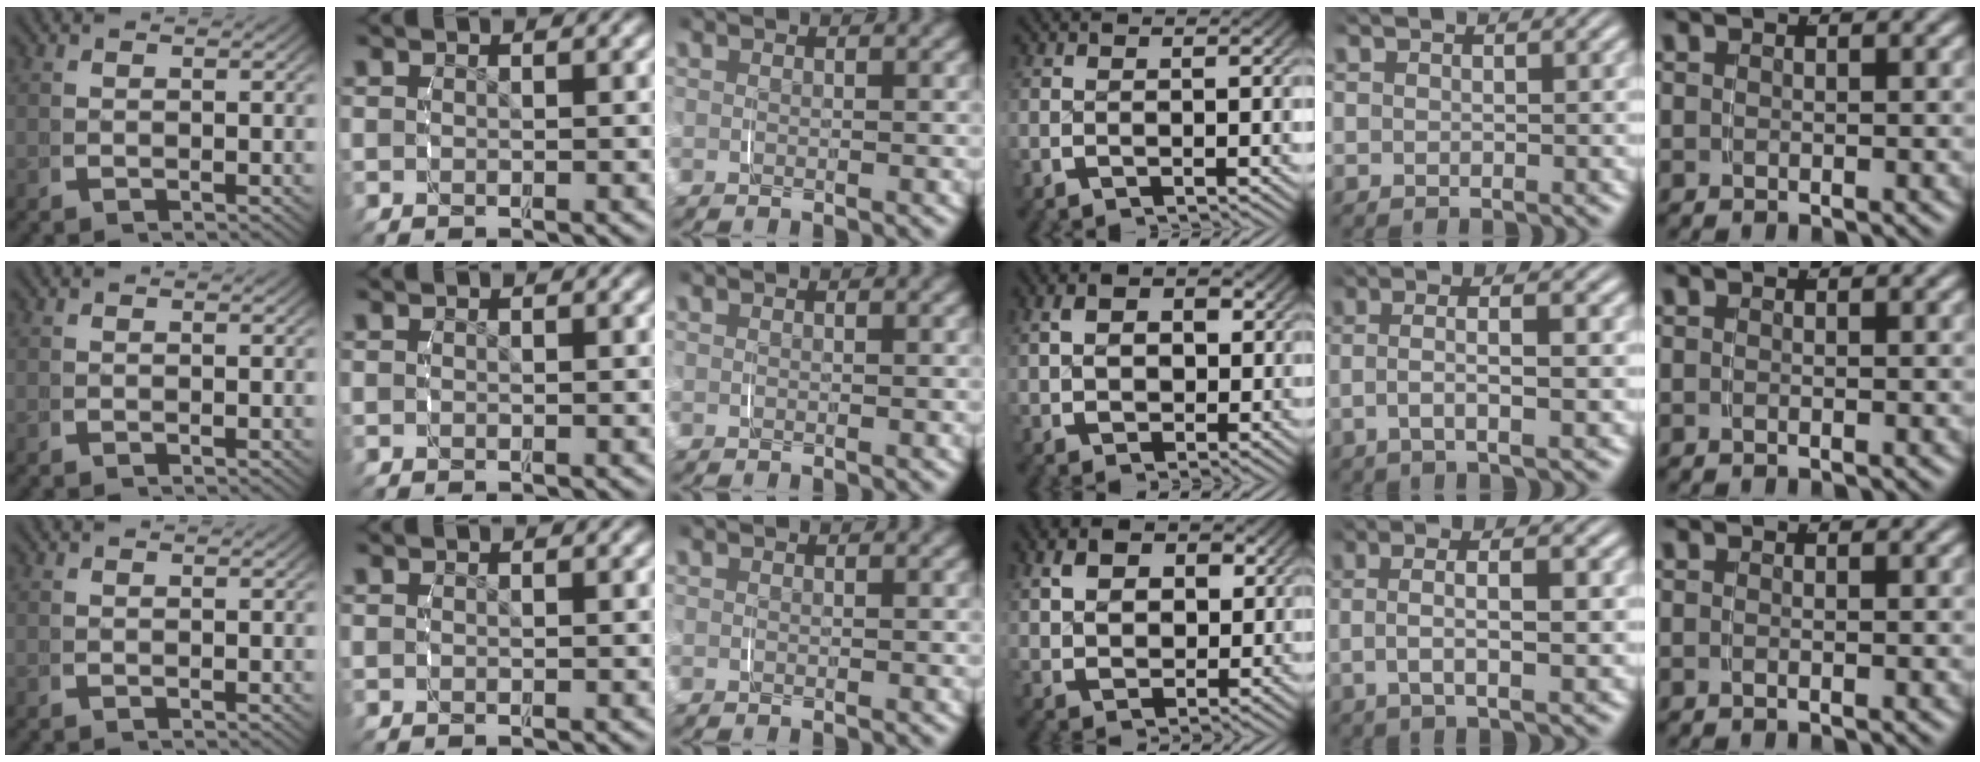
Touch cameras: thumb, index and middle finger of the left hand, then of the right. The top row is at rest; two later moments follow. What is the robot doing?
{"motion": "grasp_and_lifting", "object": "scarf"}